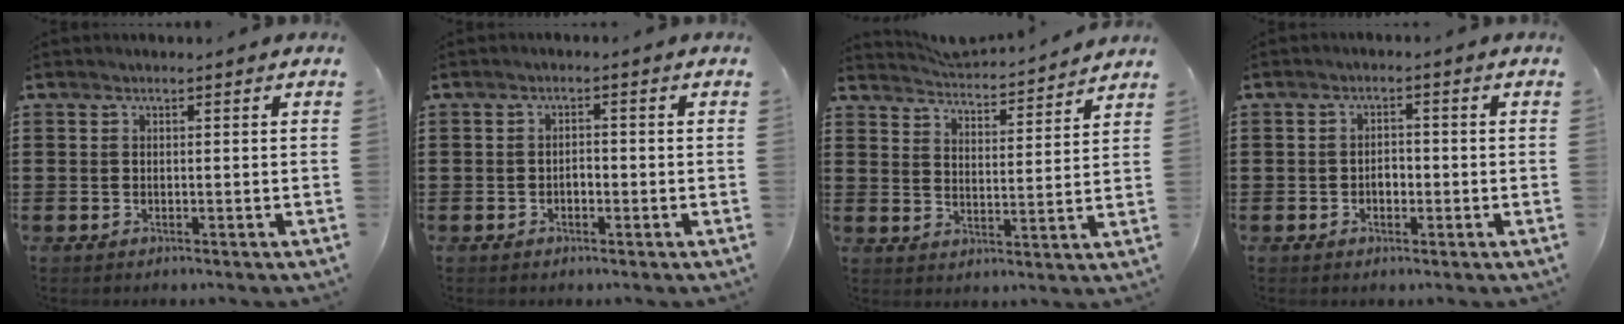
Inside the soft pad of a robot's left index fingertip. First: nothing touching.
{"total": 1.3, "force": [-0.6, 0.6, 1.0], "torque": [-0.022, 0.002, -0.013]}
{"total": 3.7, "force": [3.7, -0.4, -0.1], "torque": [-0.019, -0.035, 0.059]}
{"total": 2.0, "force": [-0.6, 1.3, 1.4], "torque": [-0.030, 0.005, -0.014]}